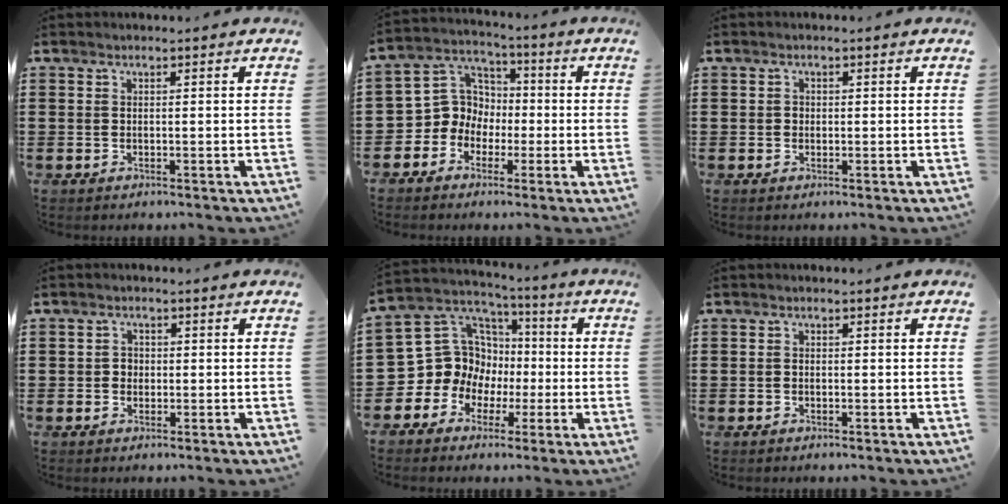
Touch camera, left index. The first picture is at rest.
{"total": 7.7, "force": [-2.0, 7.3, 1.8], "torque": [-0.083, 0.006, -0.046]}
{"total": 0.8, "force": [0.0, 0.8, 0.2], "torque": [-0.008, 0.006, 0.000]}
{"total": 1.6, "force": [-0.1, 1.5, 0.5], "torque": [-0.015, 0.007, -0.005]}
{"total": 12.0, "force": [0.0, 11.6, 3.0], "torque": [-0.110, -0.019, 0.010]}
{"total": 0.6, "force": [-0.3, 0.5, 0.2], "torque": [-0.005, 0.001, -0.007]}